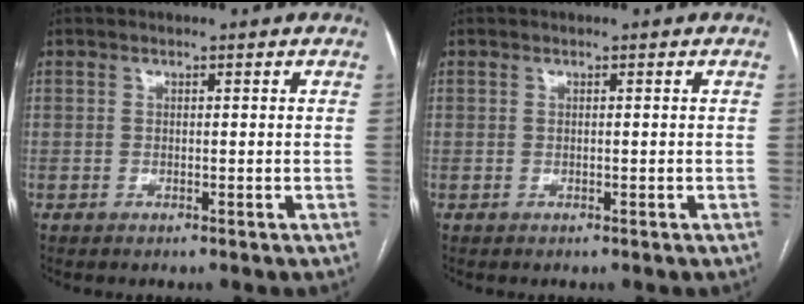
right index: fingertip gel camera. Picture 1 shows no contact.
{"total": 0.0}